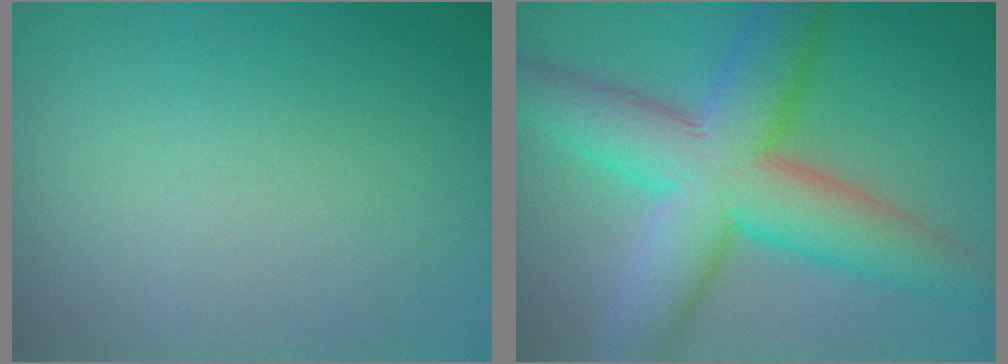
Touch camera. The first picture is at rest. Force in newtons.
{"total": 11.1, "press": 11.1, "slide": 0.4}